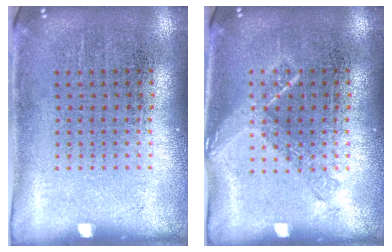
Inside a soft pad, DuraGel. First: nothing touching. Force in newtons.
{"total": 1.1, "press": 1.0, "slide": 0.2}